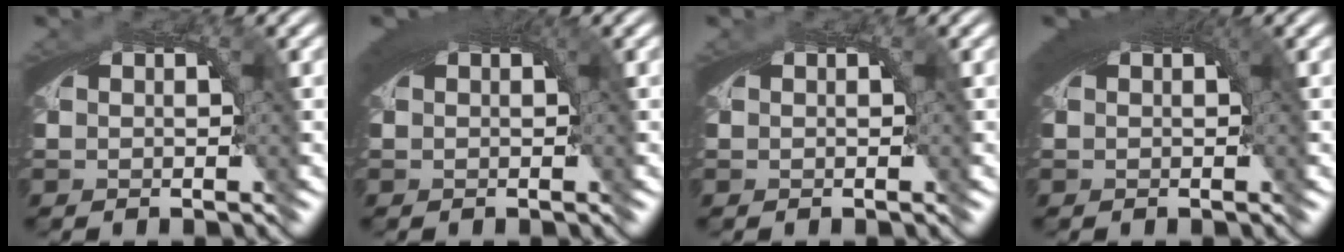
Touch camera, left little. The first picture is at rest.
{"total": 3.2, "force": [1.3, 0.8, 2.8], "torque": [-0.033, 0.011, 0.017]}
{"total": 0.0}
{"total": 3.7, "force": [1.4, 1.0, 3.2], "torque": [-0.039, 0.014, 0.017]}